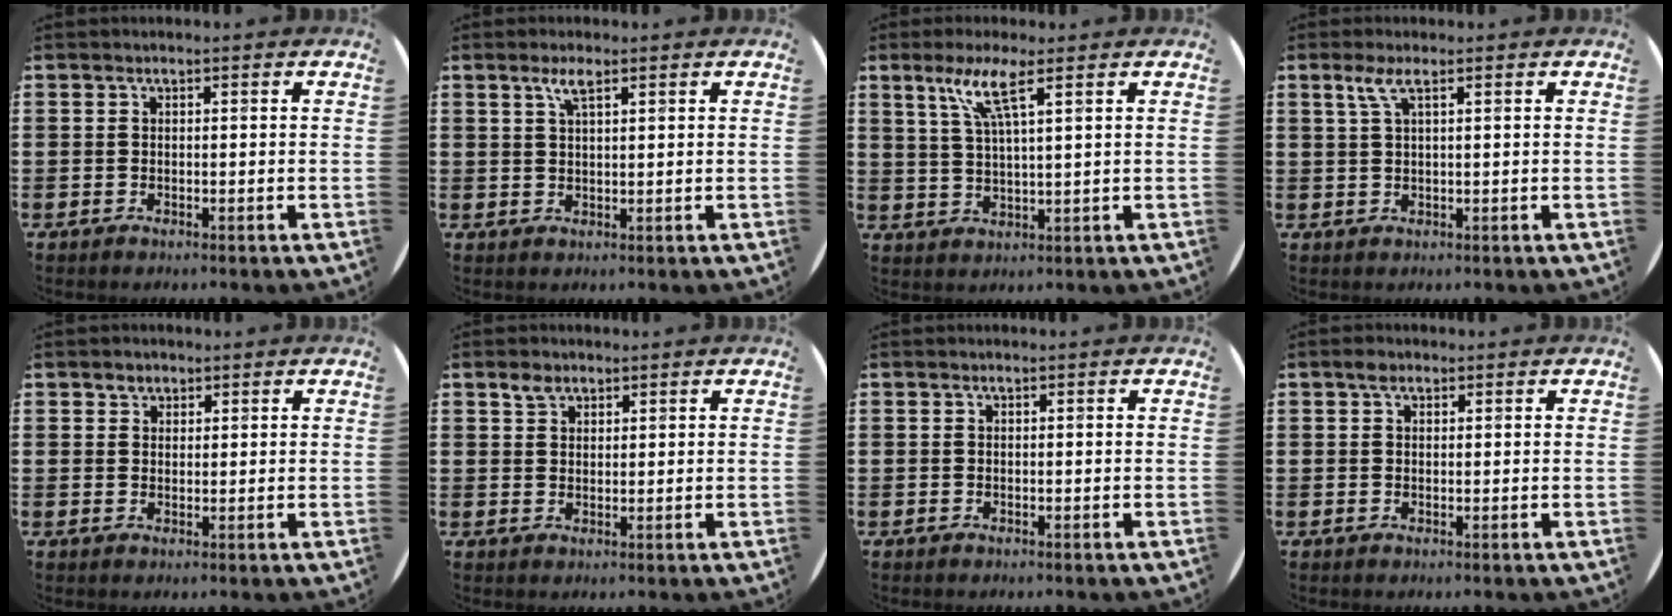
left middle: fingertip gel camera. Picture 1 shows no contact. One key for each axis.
{"total": 2.7, "fx": 1.7, "fy": 0.5, "fz": 2.0, "tx": -0.041, "ty": 0.006, "tz": 0.028}
{"total": 5.9, "fx": 3.5, "fy": 0.6, "fz": 4.7, "tx": -0.101, "ty": 0.008, "tz": 0.057}
{"total": 2.2, "fx": 1.1, "fy": 0.3, "fz": 1.8, "tx": -0.038, "ty": 0.005, "tz": 0.018}
{"total": 1.6, "fx": 1.3, "fy": 0.9, "fz": 0.0, "tx": 0.008, "ty": 0.000, "tz": 0.024}
{"total": 2.0, "fx": 1.6, "fy": 1.1, "fz": 0.5, "tx": -0.004, "ty": 0.001, "tz": 0.029}
{"total": 0.0}
{"total": 1.3, "fx": 0.9, "fy": 0.8, "fz": 0.6, "tx": -0.004, "ty": 0.002, "tz": 0.015}